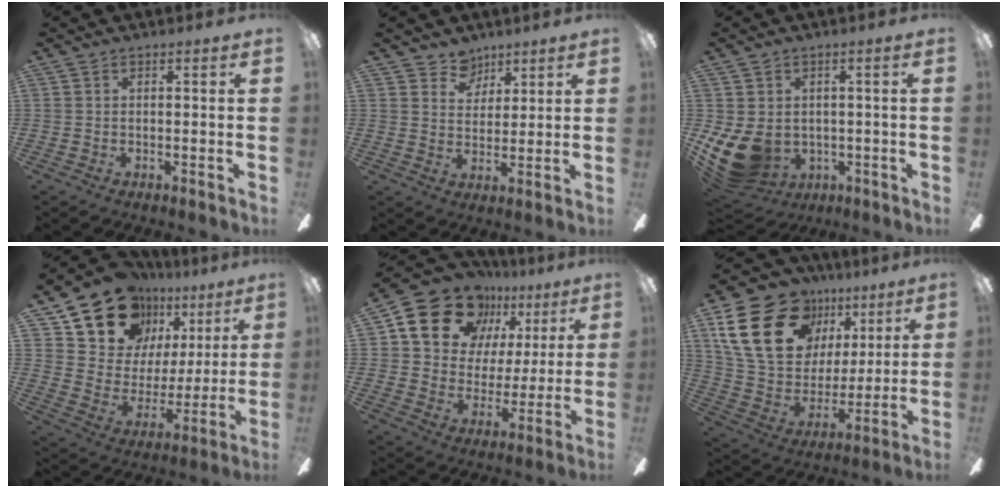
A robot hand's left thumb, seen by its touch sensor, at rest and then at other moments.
{"total": 6.1, "force": [4.8, 3.8, 0.0], "torque": [-0.002, -0.029, 0.090]}
{"total": 10.9, "force": [-1.8, 8.8, 6.1], "torque": [-0.157, -0.005, -0.026]}
{"total": 17.6, "force": [12.6, 10.9, 5.8], "torque": [-0.114, -0.082, 0.236]}
{"total": 19.1, "force": [11.1, 13.5, 7.7], "torque": [-0.133, -0.048, 0.210]}
{"total": 25.4, "force": [12.6, 17.3, 13.5], "torque": [-0.250, -0.054, 0.243]}